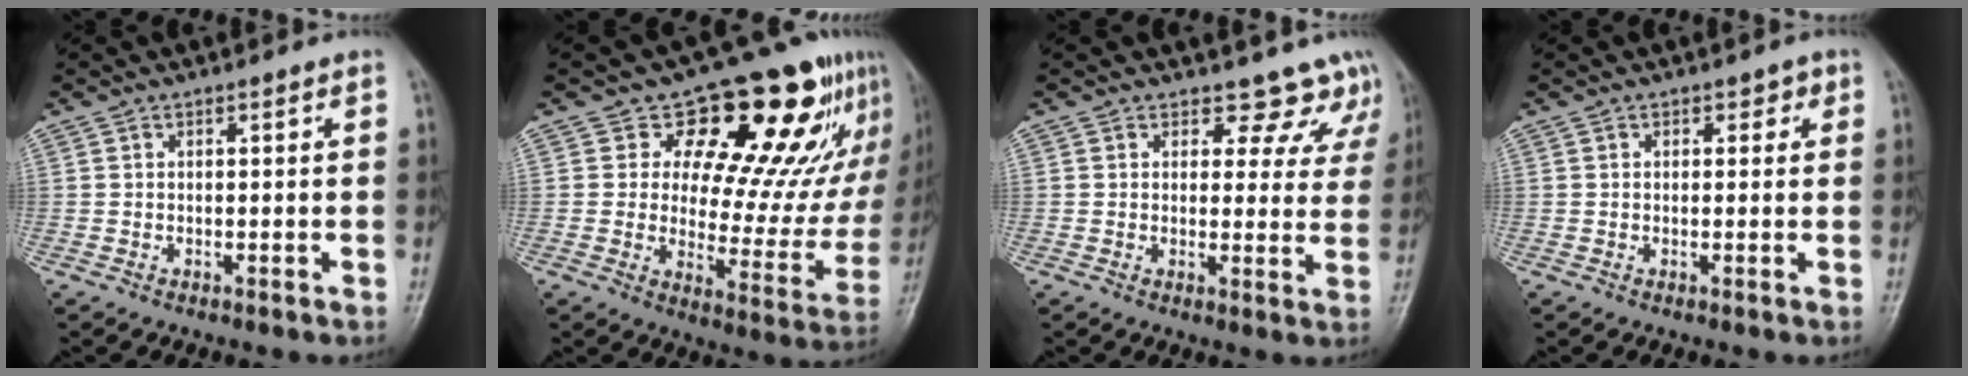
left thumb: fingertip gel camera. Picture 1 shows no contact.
{"total": 20.8, "force": [12.0, 11.1, 12.9], "torque": [-0.091, -0.049, 0.160]}
{"total": 7.7, "force": [6.5, 4.2, 0.6], "torque": [0.043, -0.033, 0.054]}
{"total": 1.7, "force": [0.7, 1.2, 0.9], "torque": [0.008, 0.001, 0.004]}